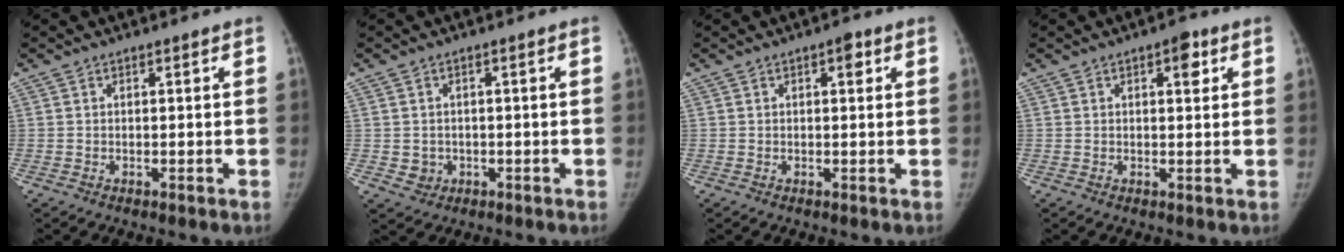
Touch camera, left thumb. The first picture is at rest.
{"total": 2.9, "force": [-0.6, 2.7, 0.8], "torque": [-0.001, 0.004, -0.002]}
{"total": 2.1, "force": [0.9, 1.0, 1.7], "torque": [-0.015, 0.001, 0.009]}
{"total": 3.4, "force": [1.5, 1.6, 2.6], "torque": [-0.021, -0.002, 0.017]}